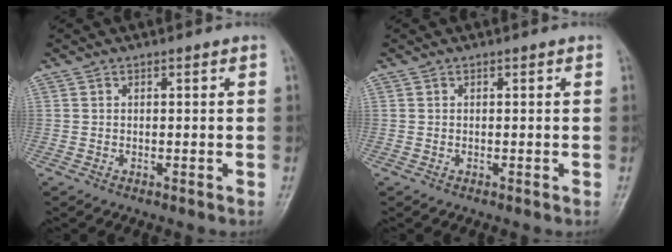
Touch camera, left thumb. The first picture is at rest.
{"total": 0.0}